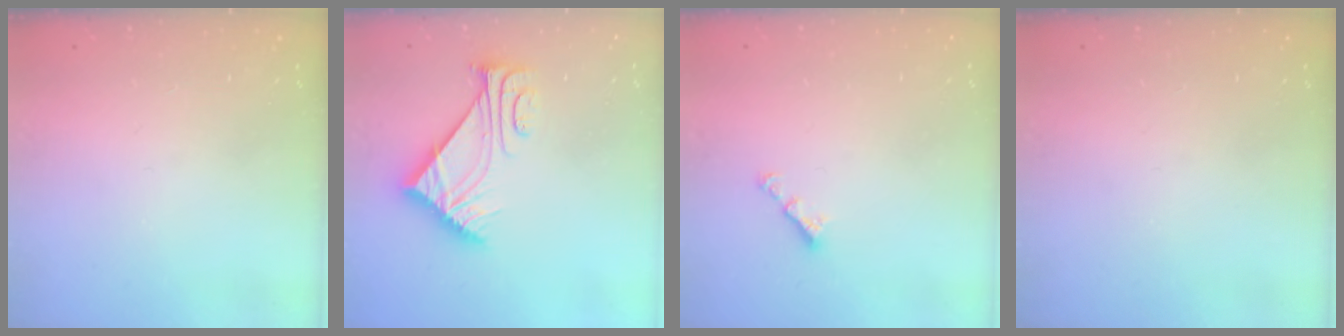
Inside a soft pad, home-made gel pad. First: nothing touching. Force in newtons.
{"total": 9.8, "press": 9.7, "slide": 0.9}
{"total": 2.8, "press": 2.7, "slide": 0.5}
{"total": 0.0}